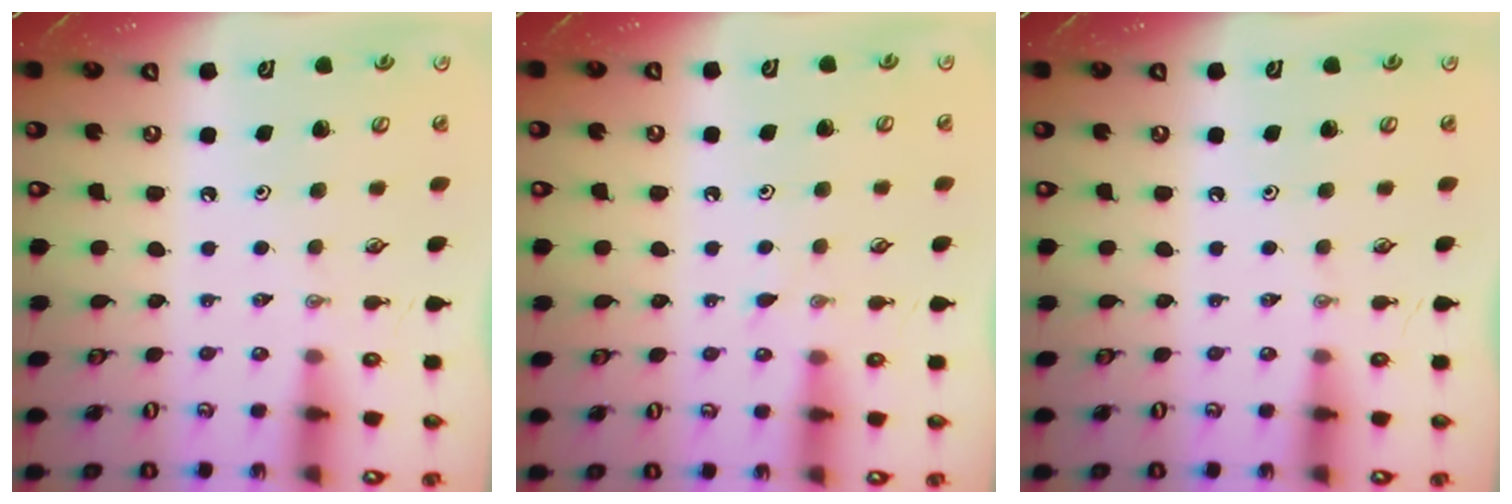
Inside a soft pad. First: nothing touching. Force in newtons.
{"total": 3.1, "press": 3.1, "slide": 0.4}
{"total": 0.0}